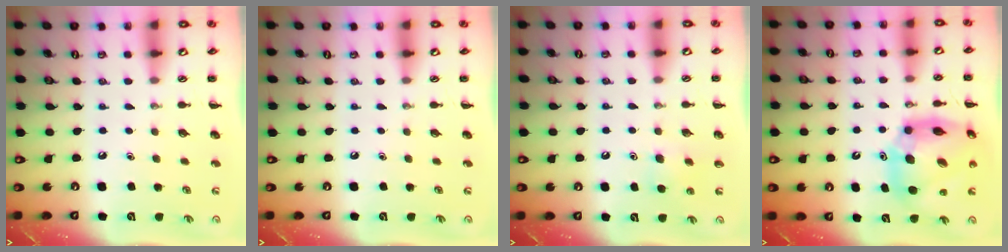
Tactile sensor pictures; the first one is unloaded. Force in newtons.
{"total": 0.0}
{"total": 4.8, "press": 4.6, "slide": 1.3}
{"total": 16.2, "press": 15.6, "slide": 4.5}